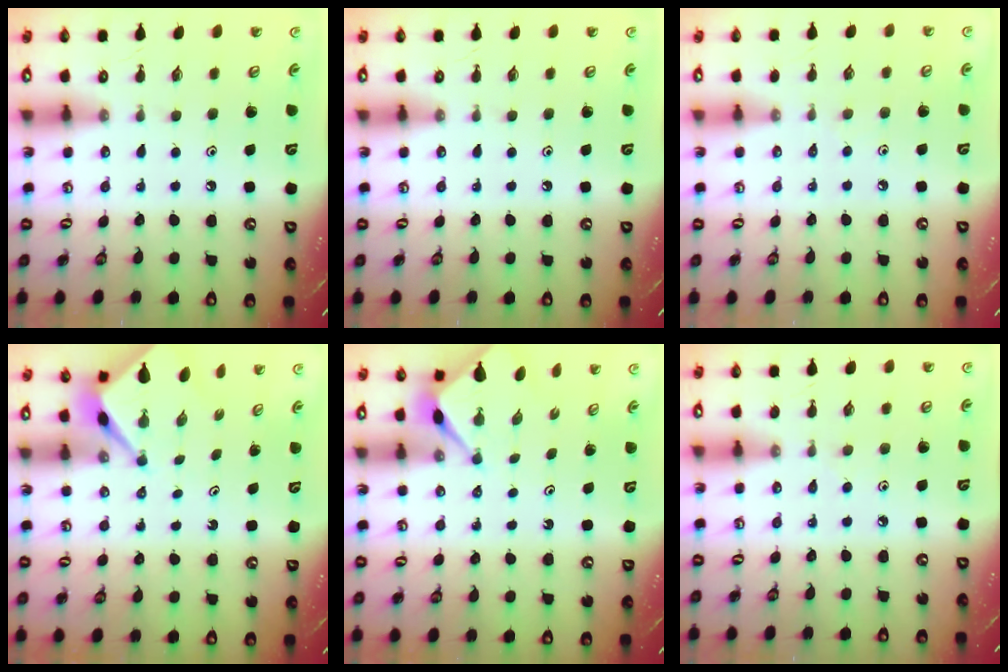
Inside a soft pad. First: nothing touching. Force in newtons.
{"total": 0.0}
{"total": 3.9, "press": 3.9, "slide": 0.7}
{"total": 2.6, "press": 2.6, "slide": 0.1}
{"total": 2.8, "press": 2.8, "slide": 0.2}
{"total": 2.9, "press": 2.8, "slide": 0.4}